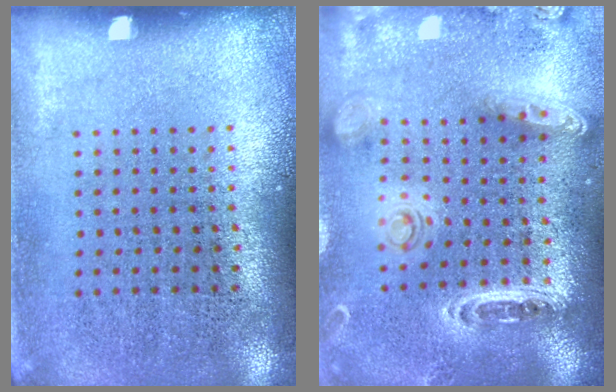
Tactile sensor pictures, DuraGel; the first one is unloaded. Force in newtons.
{"total": 1.4, "press": 1.4, "slide": 0.0}